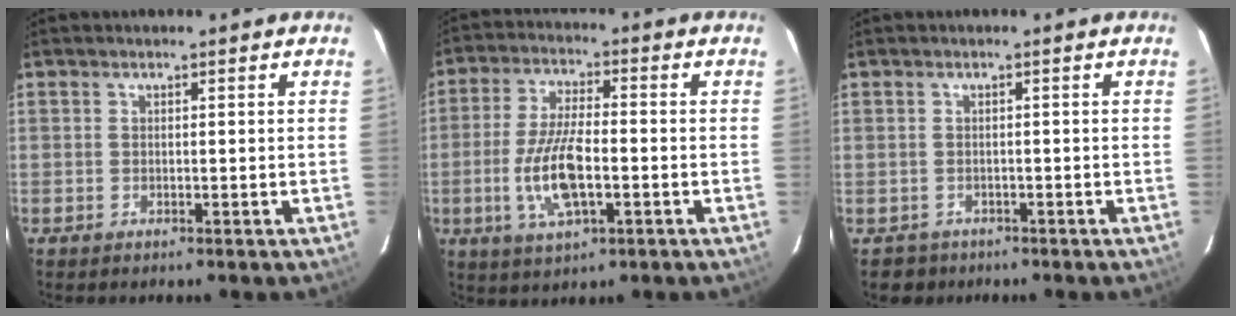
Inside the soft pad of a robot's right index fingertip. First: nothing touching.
{"total": 11.0, "force": [-2.8, 3.7, 9.9], "torque": [-0.203, -0.003, -0.052]}
{"total": 2.5, "force": [-1.4, 2.1, -0.2], "torque": [0.000, 0.008, -0.018]}